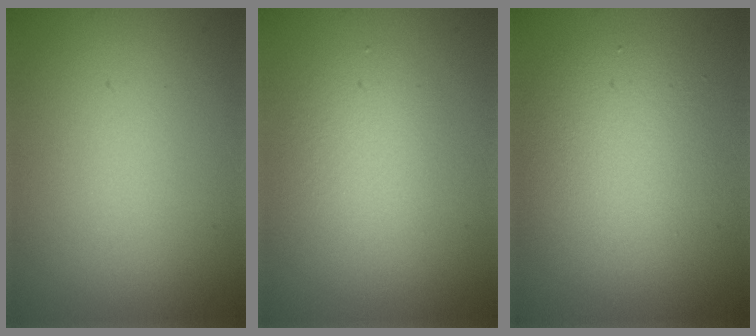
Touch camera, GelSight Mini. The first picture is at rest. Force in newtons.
{"total": 2.4, "press": 2.4, "slide": 0.2}
{"total": 4.6, "press": 4.6, "slide": 0.2}